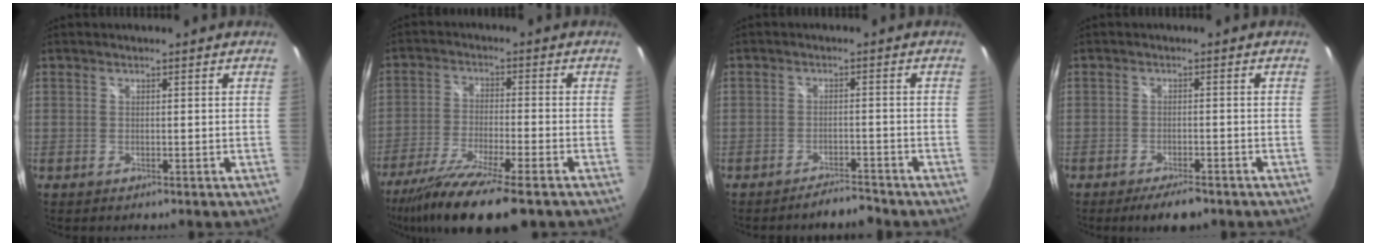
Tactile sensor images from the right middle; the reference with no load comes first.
{"total": 14.9, "force": [-11.0, 1.7, 9.9], "torque": [-0.203, -0.044, -0.191]}
{"total": 3.3, "force": [-3.2, 0.4, 0.7], "torque": [-0.021, 0.002, -0.048]}
{"total": 5.1, "force": [-4.0, 1.4, 2.9], "torque": [-0.061, -0.007, -0.064]}